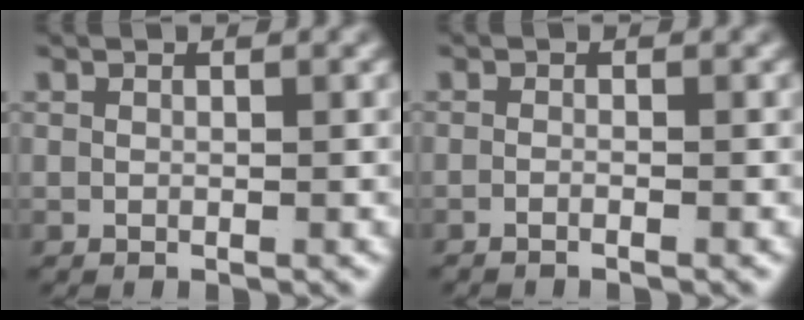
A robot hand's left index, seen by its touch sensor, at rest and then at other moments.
{"total": 1.2, "force": [-1.1, 0.0, 0.4], "torque": [-0.011, -0.005, -0.020]}